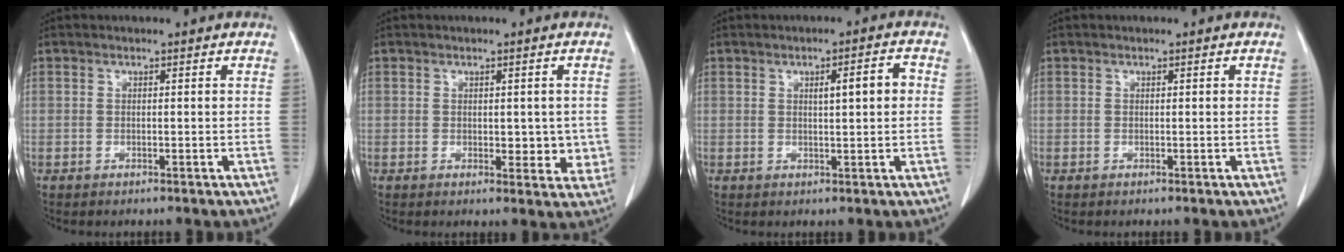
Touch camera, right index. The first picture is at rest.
{"total": 4.2, "force": [0.1, 2.6, 3.4], "torque": [-0.023, -0.005, 0.006]}
{"total": 4.0, "force": [0.8, 0.7, 3.9], "torque": [-0.059, 0.008, 0.012]}
{"total": 0.0}